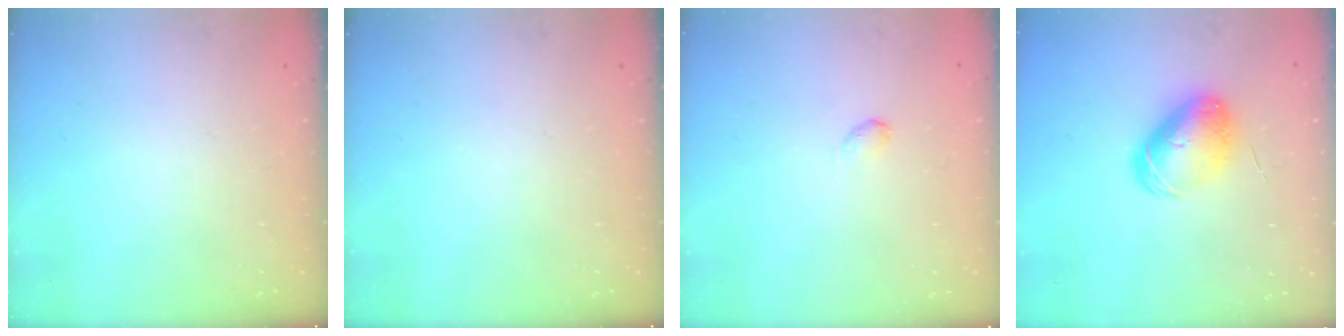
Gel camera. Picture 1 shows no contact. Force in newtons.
{"total": 0.0}
{"total": 2.7, "press": 2.7, "slide": 0.5}
{"total": 8.8, "press": 8.7, "slide": 1.5}